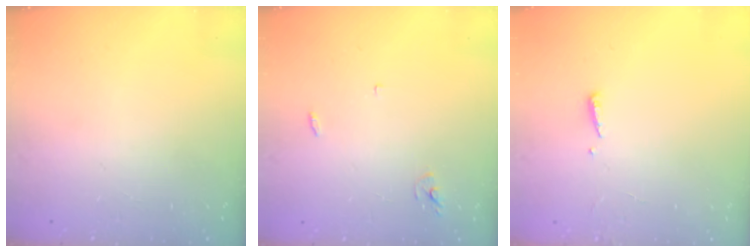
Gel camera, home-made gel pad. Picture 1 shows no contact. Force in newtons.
{"total": 2.5, "press": 2.5, "slide": 0.1}
{"total": 2.4, "press": 2.4, "slide": 0.2}